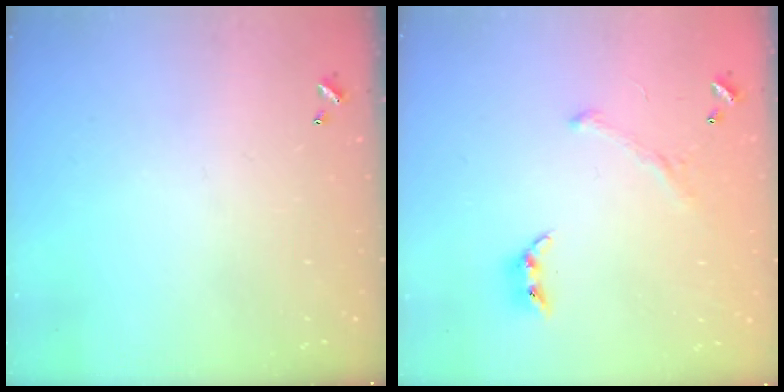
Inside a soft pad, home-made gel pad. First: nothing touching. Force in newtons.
{"total": 2.2, "press": 2.0, "slide": 1.1}